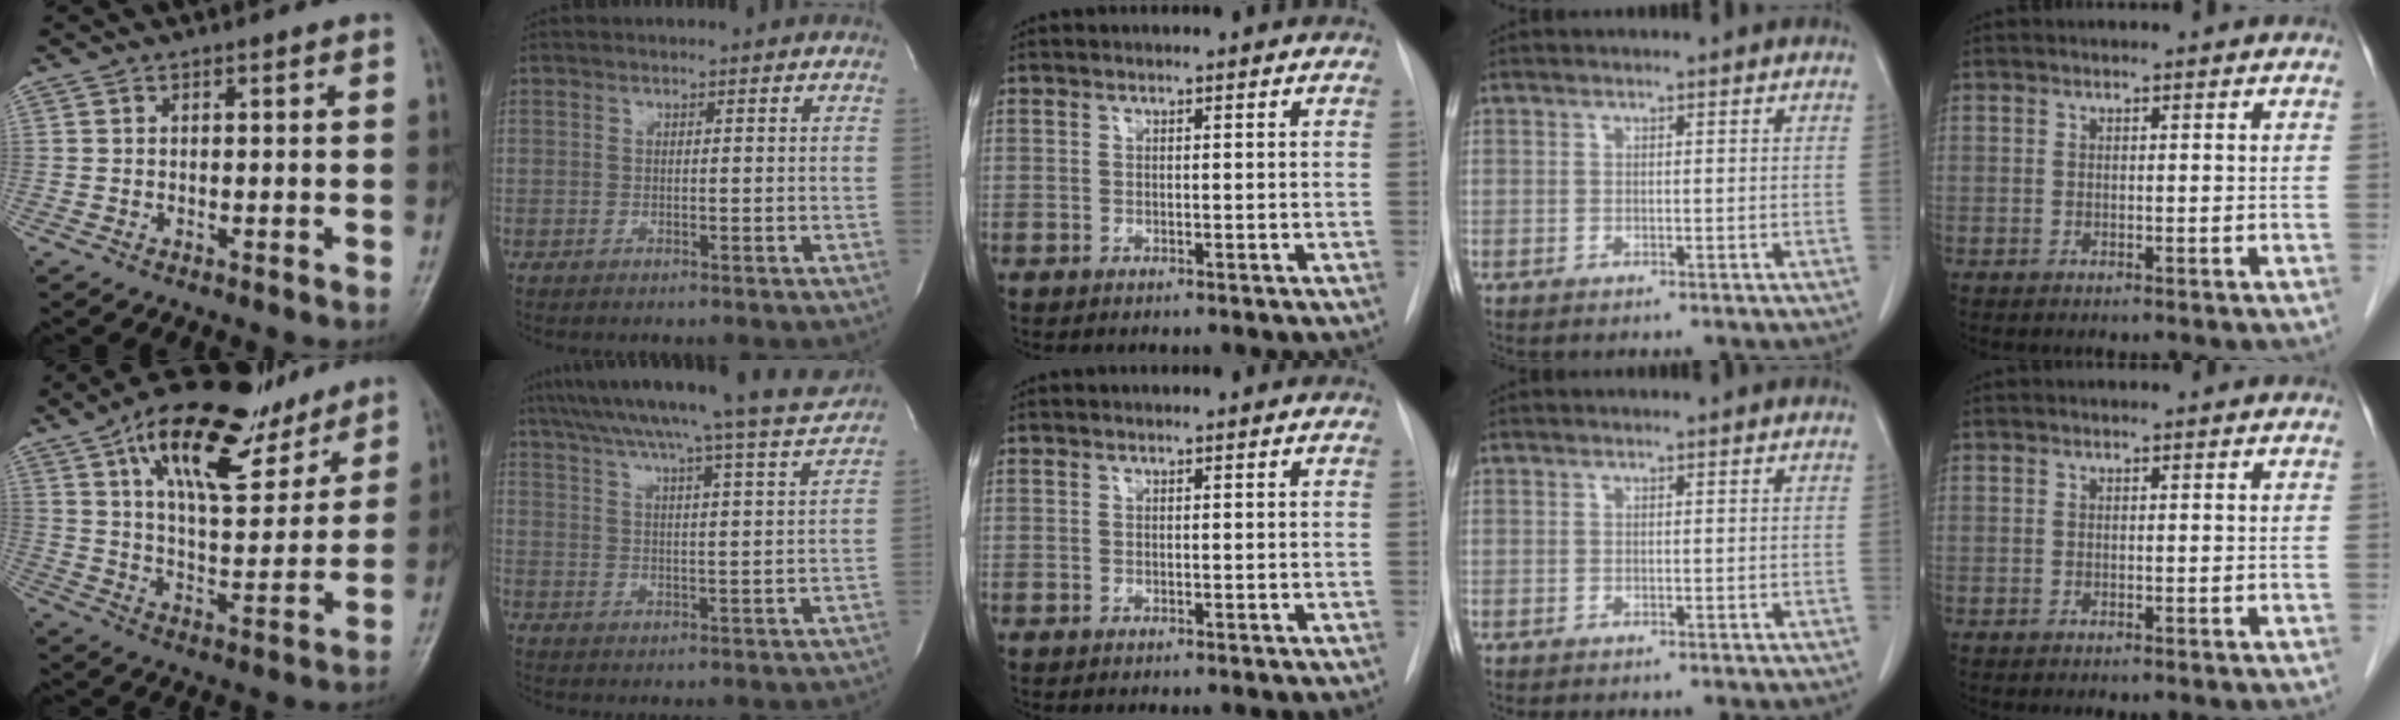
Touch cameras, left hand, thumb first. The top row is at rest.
{"thumb": {"total": 20.6, "force": [12.8, 8.6, 13.6], "torque": [-0.179, -0.045, 0.213]}, "index": {"total": 19.6, "force": [17.7, -1.6, 8.3], "torque": [-0.143, -0.032, 0.245]}}